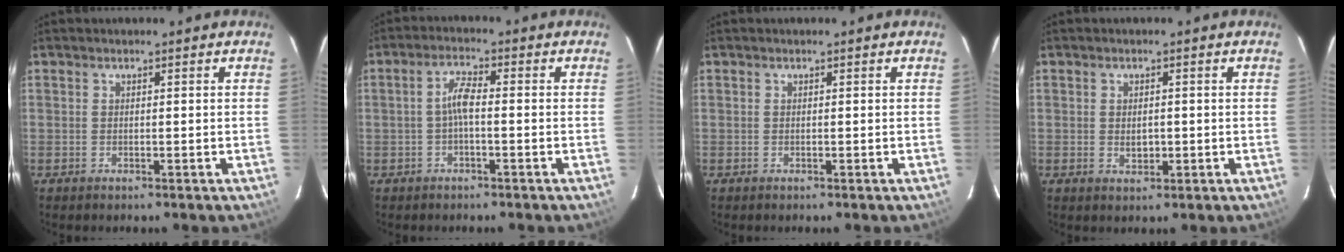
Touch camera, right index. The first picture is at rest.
{"total": 3.3, "force": [-0.8, 0.7, 3.1], "torque": [-0.066, 0.011, -0.016]}
{"total": 0.0}
{"total": 2.3, "force": [-0.2, 1.6, 1.7], "torque": [-0.027, 0.001, 0.000]}